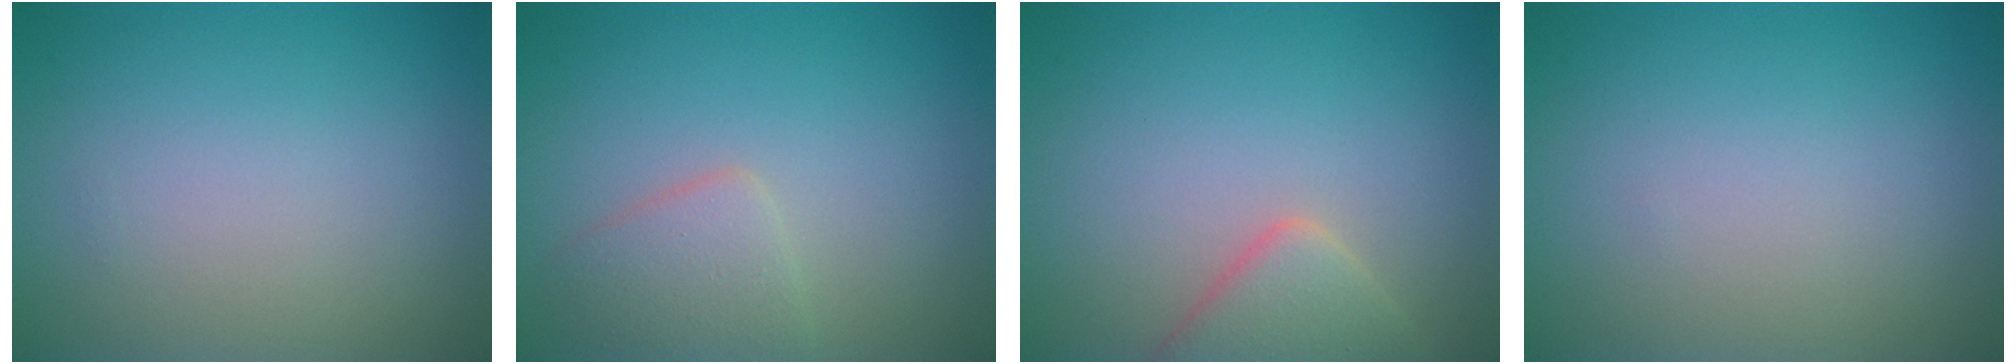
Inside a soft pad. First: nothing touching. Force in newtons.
{"total": 2.4, "press": 2.4, "slide": 0.0}
{"total": 3.5, "press": 3.5, "slide": 0.1}
{"total": 0.0}